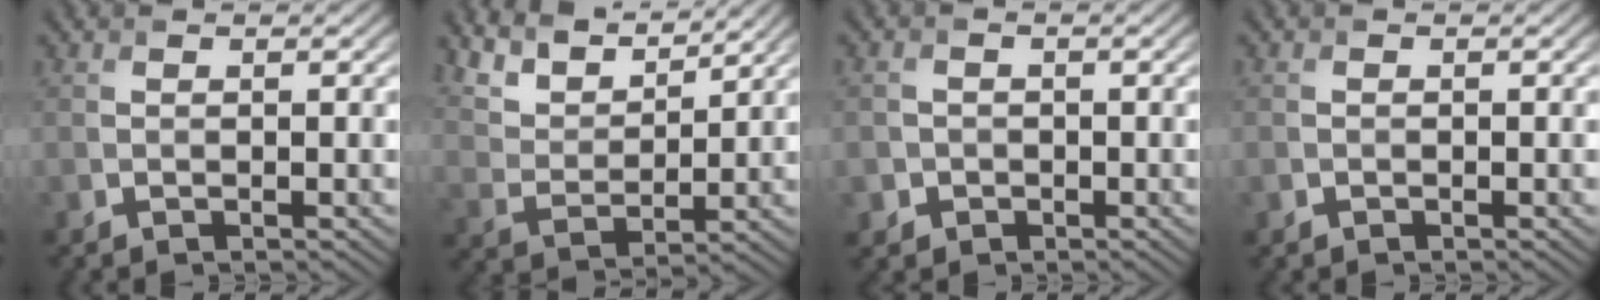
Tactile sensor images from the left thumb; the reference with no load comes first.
{"total": 8.7, "force": [7.2, 3.0, 3.9], "torque": [-0.104, -0.005, 0.143]}
{"total": 2.6, "force": [-0.8, 2.5, 0.3], "torque": [-0.001, -0.004, -0.020]}
{"total": 0.7, "force": [-0.3, 0.7, -0.1], "torque": [0.004, -0.004, -0.009]}